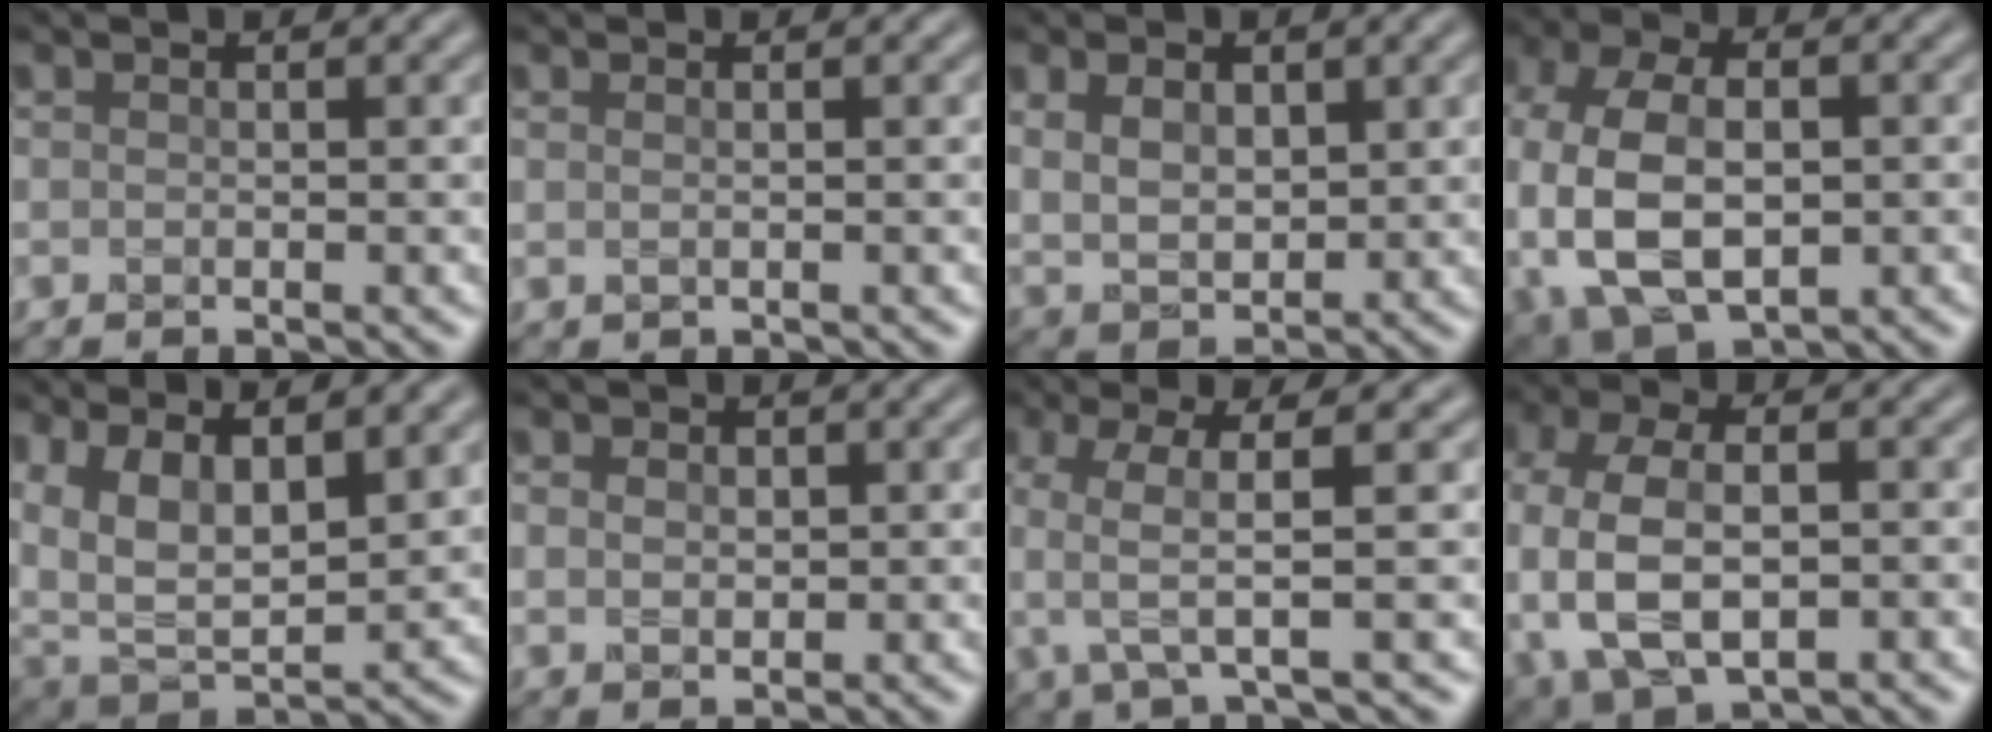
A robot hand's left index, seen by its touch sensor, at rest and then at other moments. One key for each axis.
{"total": 0.8, "fx": 0.3, "fy": 0.3, "fz": 0.6, "tx": -0.003, "ty": -0.005, "tz": -0.002}
{"total": 4.6, "fx": 1.7, "fy": 3.0, "fz": 3.1, "tx": -0.064, "ty": -0.001, "tz": 0.034}
{"total": 11.8, "fx": -2.4, "fy": 7.8, "fz": 8.5, "tx": -0.195, "ty": -0.013, "tz": -0.036}
{"total": 9.0, "fx": 3.5, "fy": 4.8, "fz": 6.8, "tx": -0.136, "ty": -0.008, "tz": 0.062}
{"total": 2.2, "fx": 0.6, "fy": 1.7, "fz": 1.2, "tx": -0.018, "ty": 0.006, "tz": 0.007}
{"total": 4.9, "fx": 0.1, "fy": 1.2, "fz": 4.8, "tx": -0.100, "ty": 0.001, "tz": -0.003}
{"total": 10.3, "fx": -1.8, "fy": 7.0, "fz": 7.4, "tx": -0.184, "ty": -0.010, "tz": -0.027}